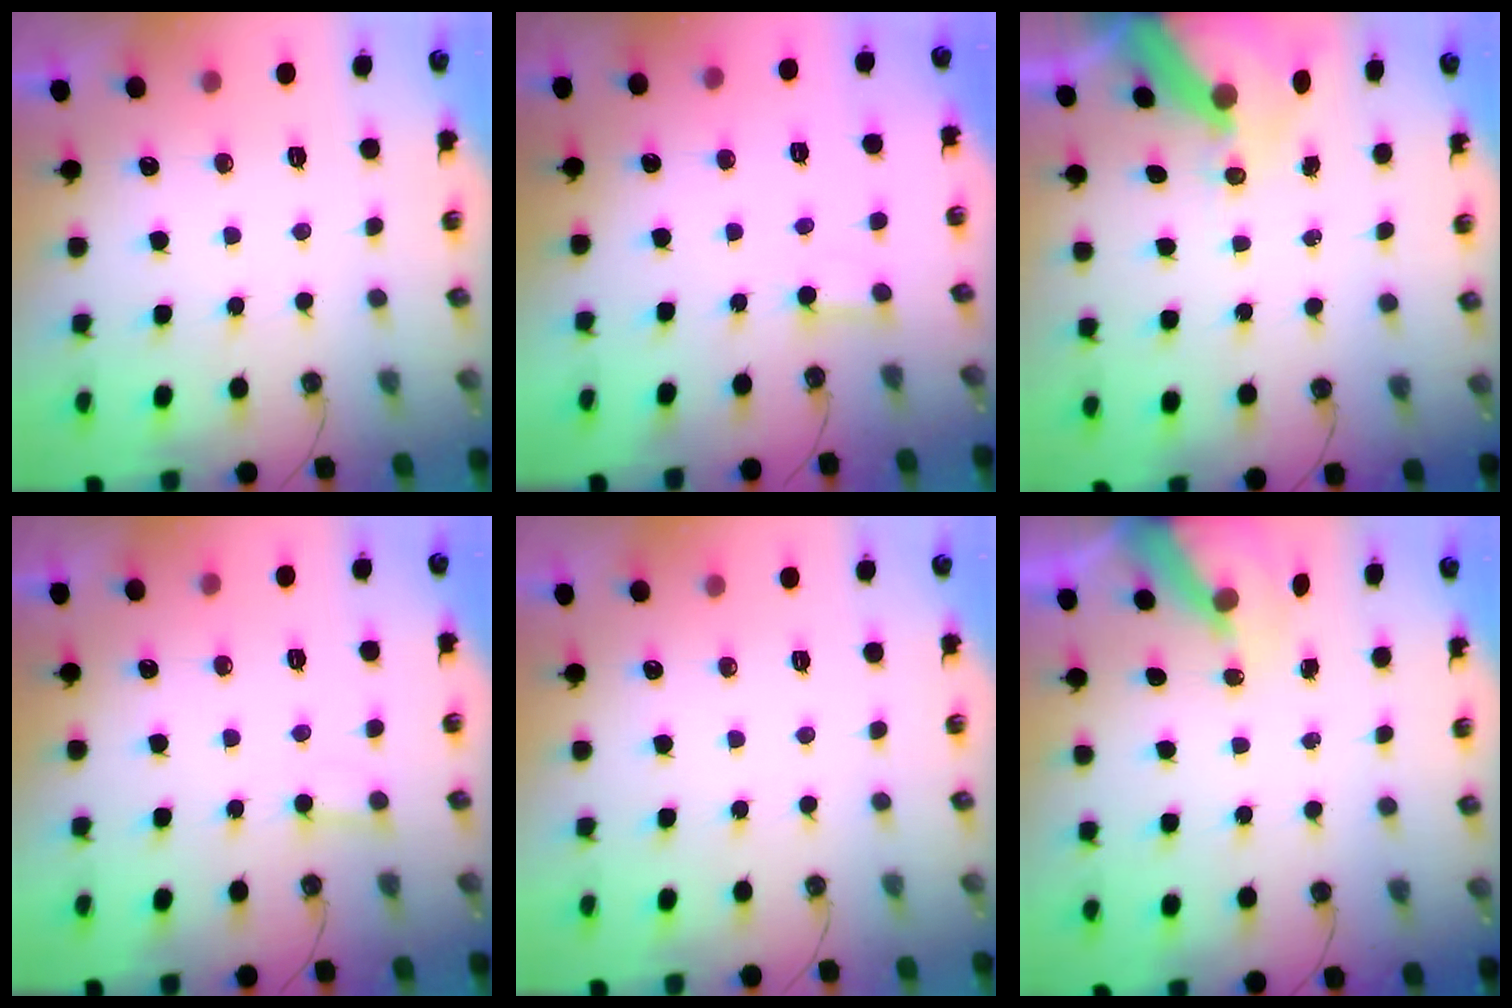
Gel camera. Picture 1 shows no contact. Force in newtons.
{"total": 2.2, "press": 2.2, "slide": 0.1}
{"total": 11.1, "press": 11.1, "slide": 1.4}
{"total": 4.1, "press": 4.1, "slide": 0.3}
{"total": 0.0}
{"total": 6.2, "press": 6.1, "slide": 0.4}